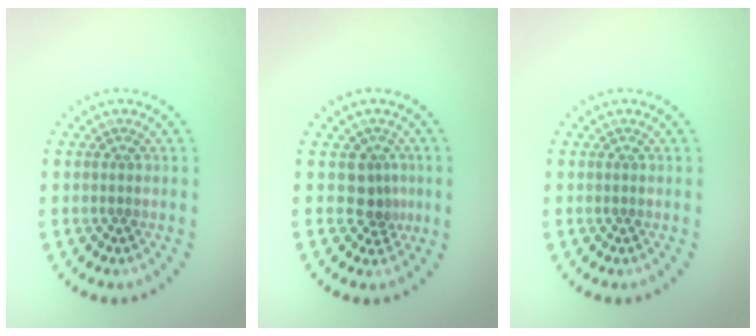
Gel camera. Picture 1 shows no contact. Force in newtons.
{"total": 2.4, "press": 1.9, "slide": 1.5}
{"total": 0.0}